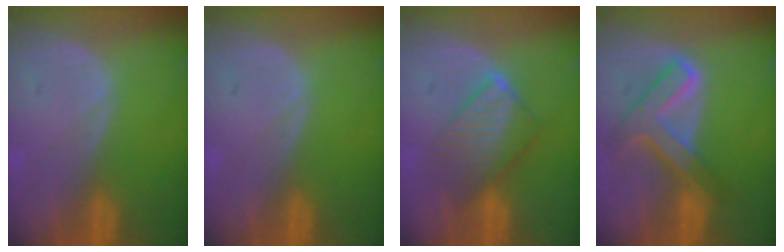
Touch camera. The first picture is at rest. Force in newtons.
{"total": 0.0}
{"total": 6.4, "press": 6.3, "slide": 0.8}
{"total": 8.0, "press": 6.8, "slide": 4.3}